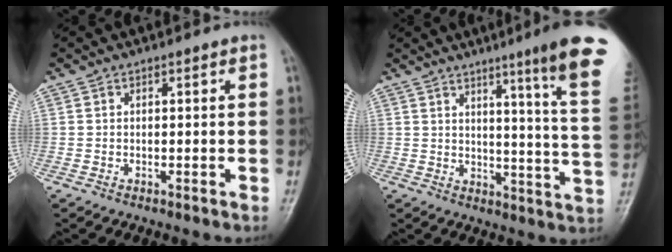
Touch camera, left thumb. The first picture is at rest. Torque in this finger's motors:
{"motor_torque": [1.41, 0.19, 1.40, -1.37, 0.10]}